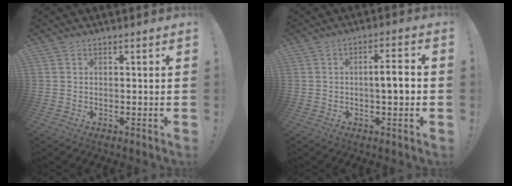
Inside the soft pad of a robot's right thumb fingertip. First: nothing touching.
{"total": 6.5, "force": [-0.6, 0.8, 6.4], "torque": [-0.103, 0.005, -0.017]}